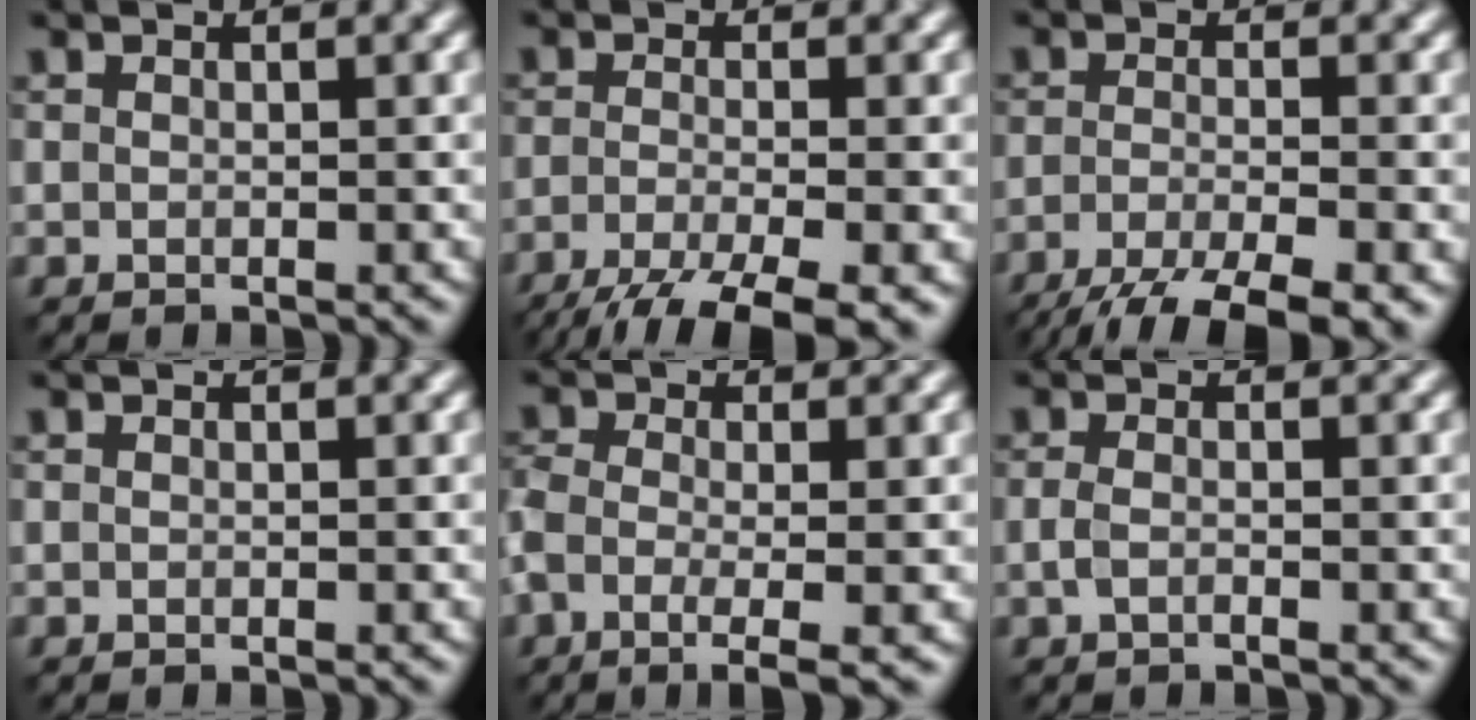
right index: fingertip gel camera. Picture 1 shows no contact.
{"total": 8.1, "force": [-5.3, 2.1, 5.9], "torque": [-0.094, -0.020, -0.096]}
{"total": 8.0, "force": [-5.4, 1.9, 5.5], "torque": [-0.087, -0.014, -0.100]}
{"total": 0.0}
{"total": 4.6, "force": [-1.6, 1.8, 3.9], "torque": [-0.085, -0.005, -0.038]}
{"total": 1.2, "force": [-0.5, 0.6, 1.0], "torque": [-0.026, -0.001, -0.014]}